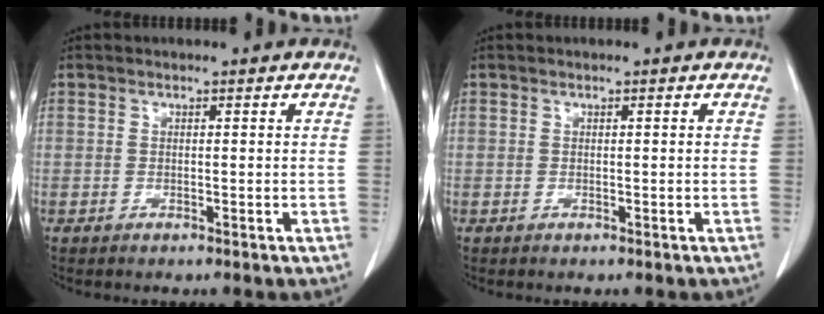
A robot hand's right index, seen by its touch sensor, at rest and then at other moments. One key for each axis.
{"total": 0.0}